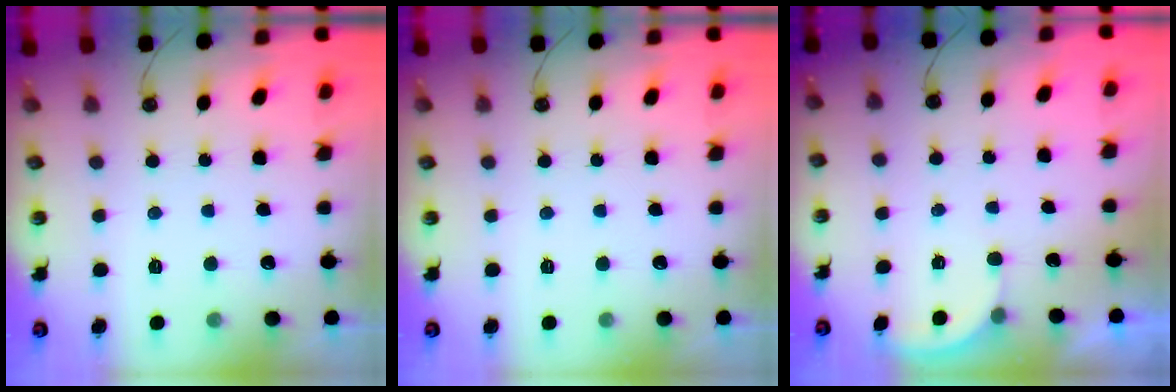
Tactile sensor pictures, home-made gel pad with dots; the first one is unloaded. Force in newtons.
{"total": 0.0}
{"total": 1.4, "press": 1.3, "slide": 0.5}